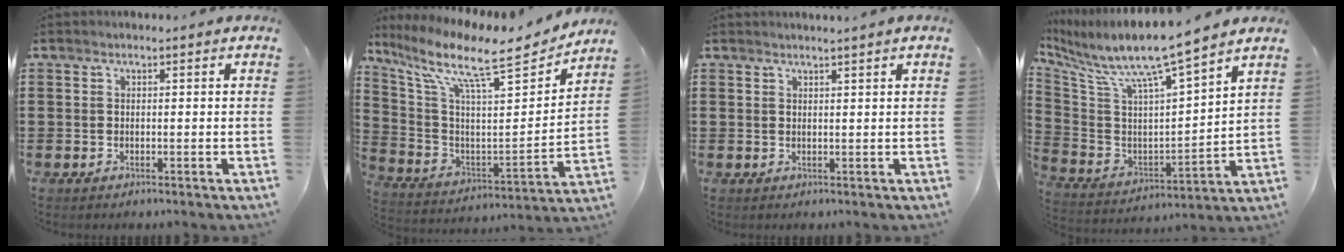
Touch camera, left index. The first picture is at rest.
{"total": 12.2, "force": [9.2, 2.4, 7.6], "torque": [-0.168, -0.064, 0.147]}
{"total": 1.1, "force": [1.0, -0.4, 0.3], "torque": [-0.006, -0.003, 0.019]}
{"total": 9.3, "force": [7.8, -0.3, 5.1], "torque": [-0.131, -0.071, 0.124]}